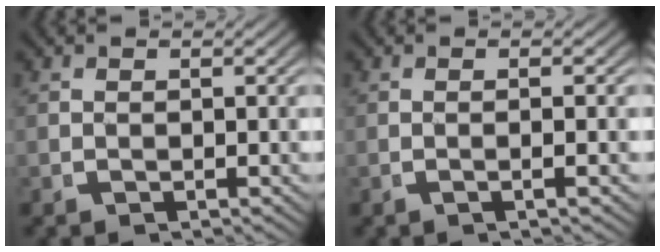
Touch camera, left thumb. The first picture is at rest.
{"total": 1.5, "force": [-0.3, -0.2, 1.5], "torque": [-0.034, 0.004, -0.006]}